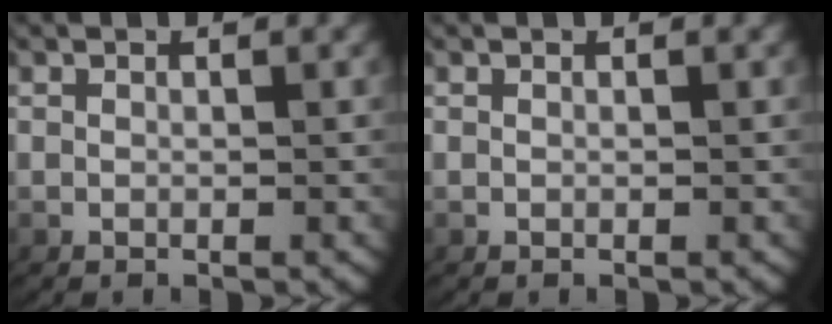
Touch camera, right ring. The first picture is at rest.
{"total": 0.0}